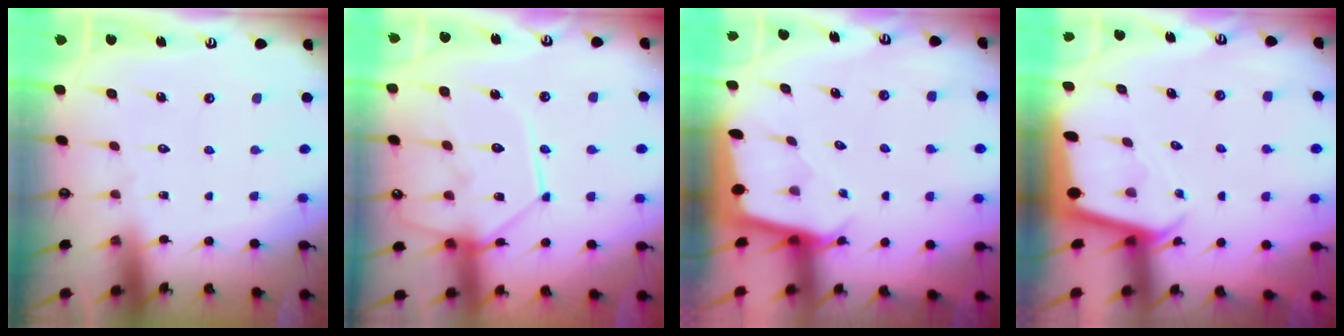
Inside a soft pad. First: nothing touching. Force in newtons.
{"total": 13.0, "press": 13.0, "slide": 1.2}
{"total": 2.4, "press": 2.4, "slide": 0.2}
{"total": 2.1, "press": 2.1, "slide": 0.2}